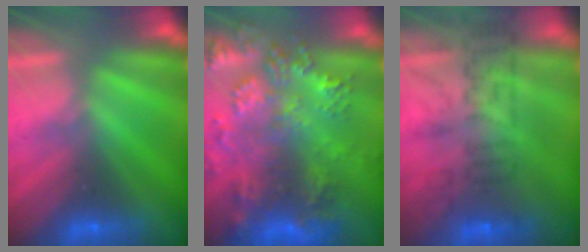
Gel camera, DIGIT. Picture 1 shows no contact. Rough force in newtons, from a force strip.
{"total": 9.3}
{"total": 9.7}